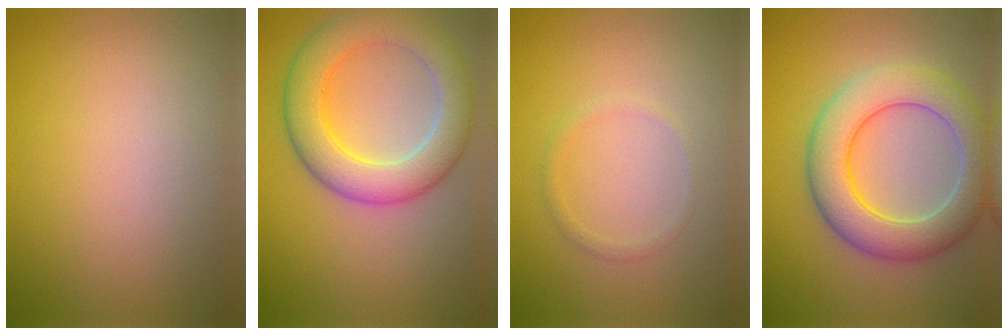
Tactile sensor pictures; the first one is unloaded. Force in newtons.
{"total": 6.9, "press": 6.9, "slide": 0.5}
{"total": 0.9, "press": 0.9, "slide": 0.1}
{"total": 7.6, "press": 7.6, "slide": 0.4}